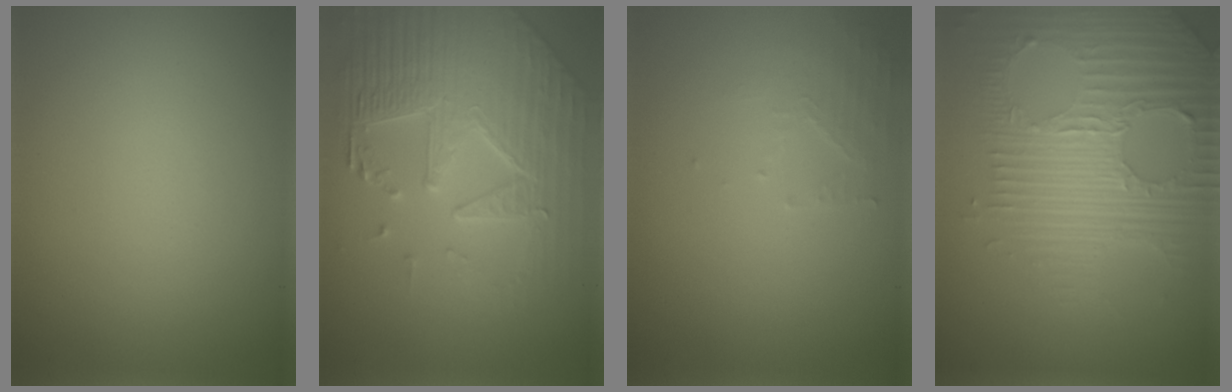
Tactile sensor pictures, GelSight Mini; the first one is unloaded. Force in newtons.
{"total": 8.5, "press": 6.0, "slide": 6.0}
{"total": 1.7, "press": 1.7, "slide": 0.3}
{"total": 7.6, "press": 5.1, "slide": 5.7}